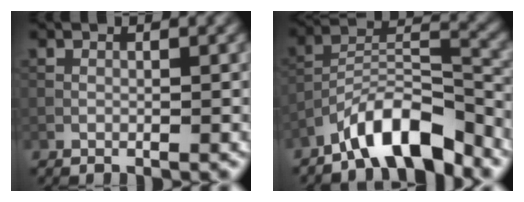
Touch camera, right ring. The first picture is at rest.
{"total": 7.9, "force": [-6.0, 2.2, 4.6], "torque": [-0.074, 0.009, -0.109]}